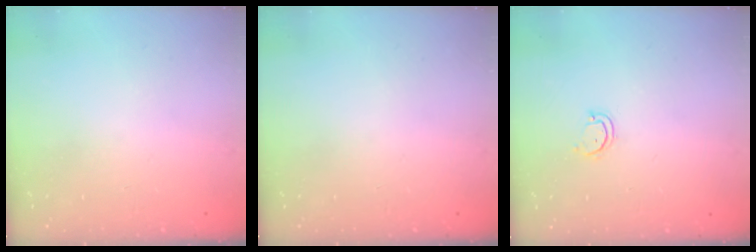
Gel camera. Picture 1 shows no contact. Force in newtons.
{"total": 0.0}
{"total": 2.7, "press": 2.6, "slide": 0.3}